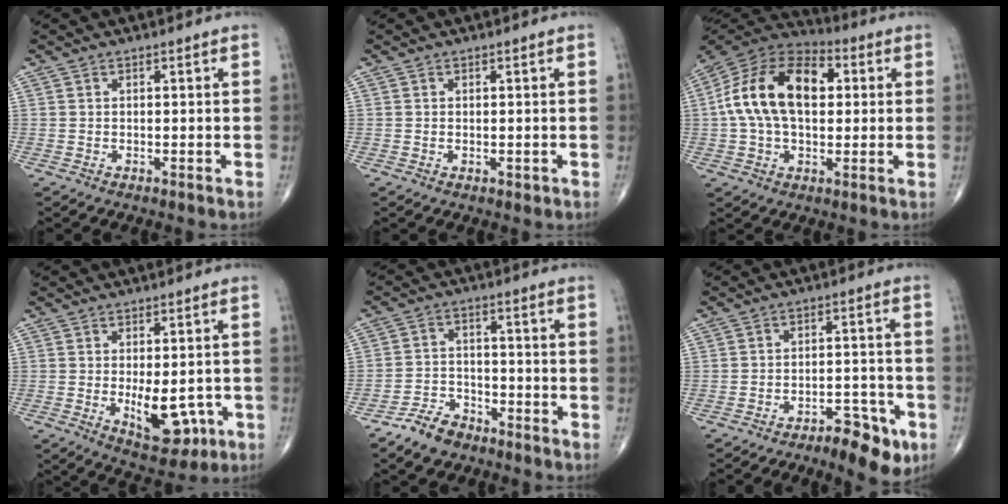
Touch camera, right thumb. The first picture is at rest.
{"total": 0.9, "force": [-0.1, 0.6, 0.7], "torque": [-0.011, -0.001, 0.001]}
{"total": 19.2, "force": [2.7, 11.7, 14.9], "torque": [-0.261, 0.027, 0.038]}
{"total": 9.5, "force": [-2.0, 4.7, 8.0], "torque": [-0.087, -0.011, -0.014]}
{"total": 6.4, "force": [-5.0, 3.4, 2.1], "torque": [-0.033, 0.026, -0.096]}
{"total": 8.6, "force": [-5.2, 3.4, 6.0], "torque": [-0.067, 0.033, -0.075]}